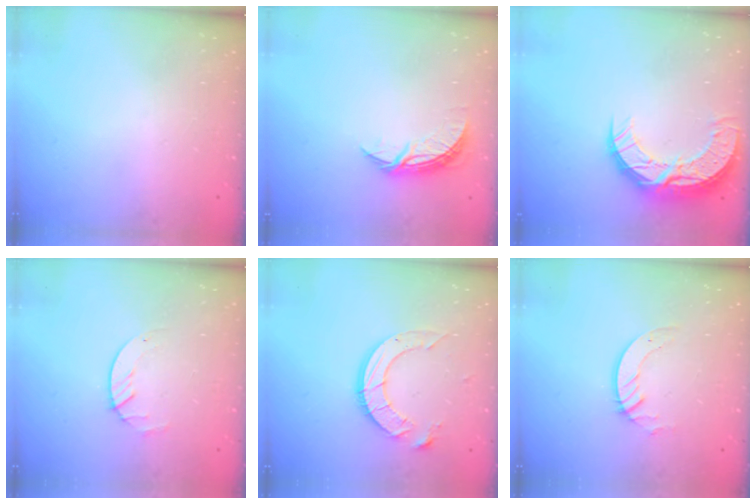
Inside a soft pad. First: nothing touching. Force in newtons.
{"total": 6.7, "press": 6.7, "slide": 0.4}
{"total": 11.9, "press": 11.9, "slide": 0.9}
{"total": 1.4, "press": 1.4, "slide": 0.2}
{"total": 10.8, "press": 10.8, "slide": 0.7}
{"total": 3.6, "press": 3.6, "slide": 0.4}